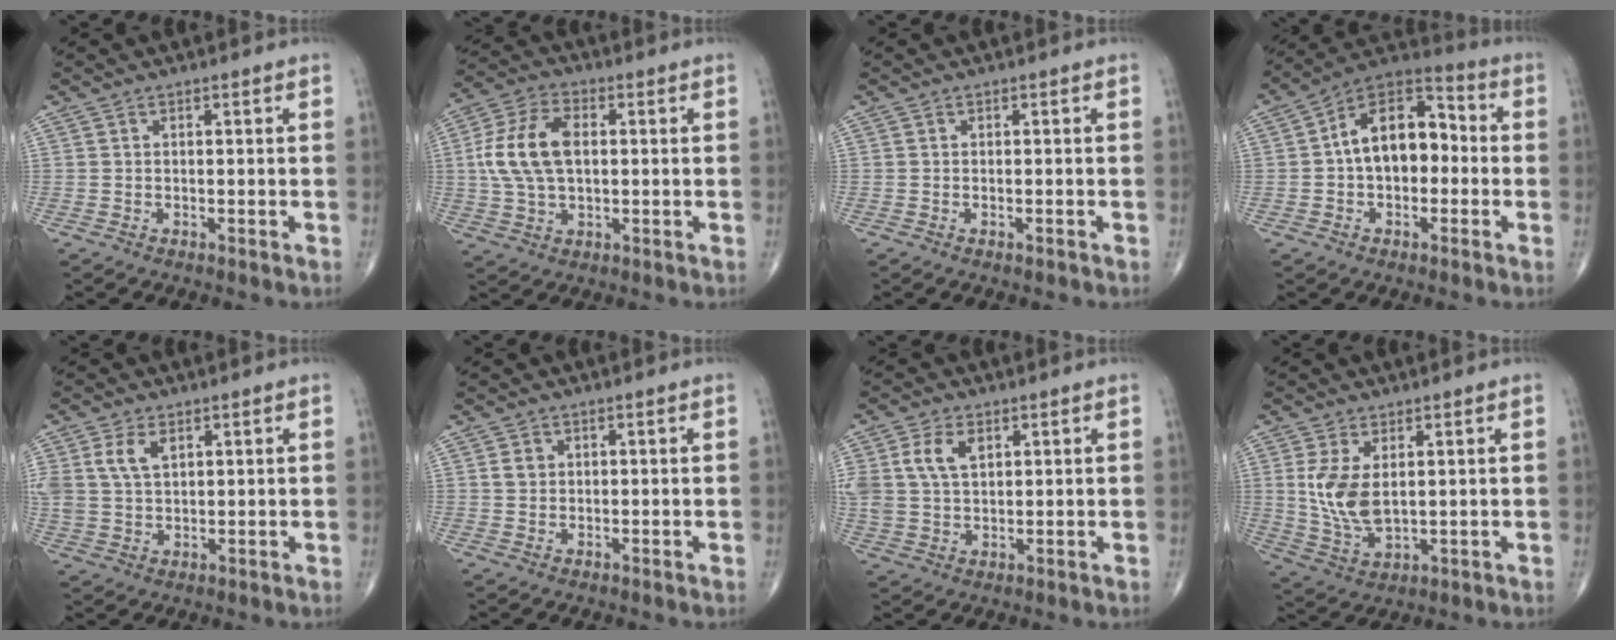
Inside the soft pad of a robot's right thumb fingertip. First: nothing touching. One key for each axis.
{"total": 12.2, "fx": 1.2, "fy": 7.2, "fz": 9.8, "tx": -0.199, "ty": 0.015, "tz": 0.021}
{"total": 0.5, "fx": -0.3, "fy": 0.1, "fz": 0.4, "tx": -0.010, "ty": -0.002, "tz": -0.004}
{"total": 13.8, "fx": -0.2, "fy": 8.7, "fz": 10.7, "tx": -0.140, "ty": 0.045, "tz": -0.020}
{"total": 6.8, "fx": 2.6, "fy": 4.1, "fz": 4.7, "tx": -0.096, "ty": -0.003, "tz": 0.057}
{"total": 1.9, "fx": 0.5, "fy": 1.6, "fz": 0.9, "tx": -0.010, "ty": 0.000, "tz": 0.009}
{"total": 8.5, "fx": 2.9, "fy": 5.5, "fz": 5.9, "tx": -0.120, "ty": 0.000, "tz": 0.061}
{"total": 8.8, "fx": 1.6, "fy": 4.7, "fz": 7.2, "tx": -0.147, "ty": -0.015, "tz": 0.046}